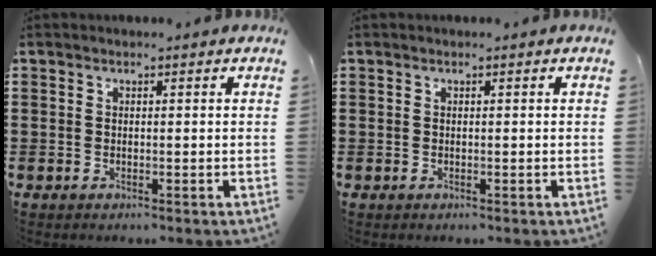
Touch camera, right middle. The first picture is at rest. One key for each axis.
{"total": 0.0}